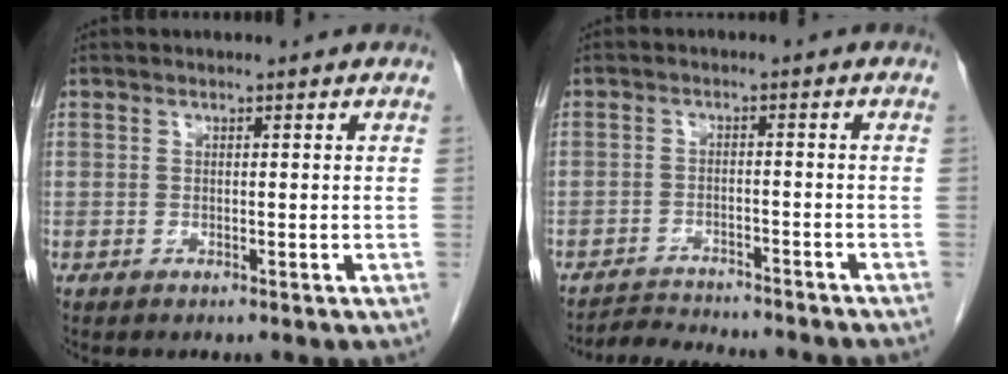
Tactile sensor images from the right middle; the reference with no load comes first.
{"total": 7.7, "force": [-7.5, 0.2, 2.1], "torque": [-0.030, -0.007, -0.112]}